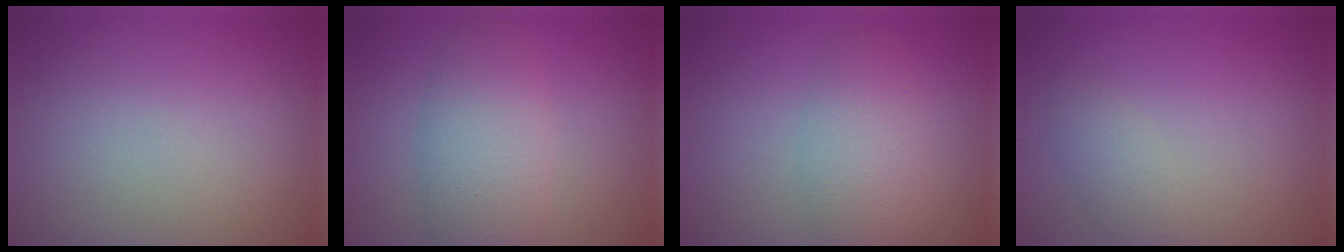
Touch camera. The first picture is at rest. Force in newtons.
{"total": 5.0, "press": 5.0, "slide": 0.3}
{"total": 4.0, "press": 4.0, "slide": 0.1}
{"total": 1.7, "press": 1.7, "slide": 0.1}